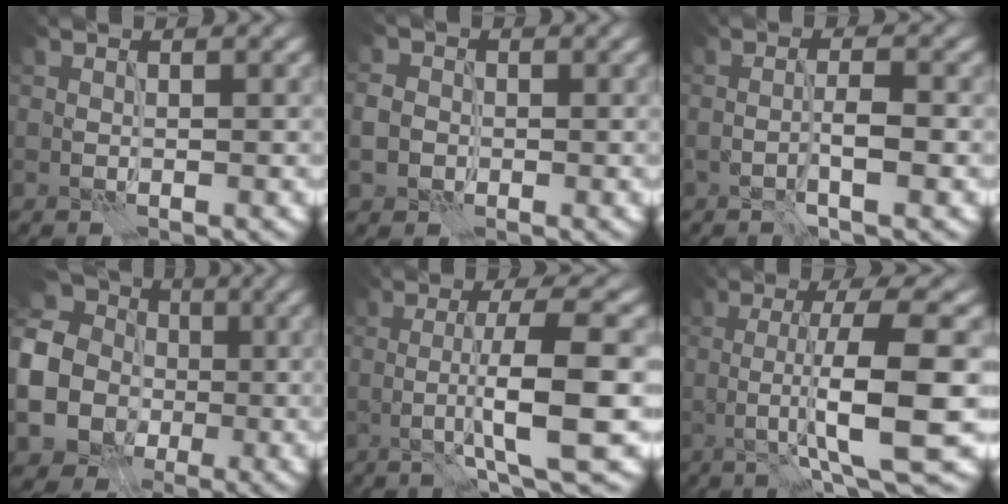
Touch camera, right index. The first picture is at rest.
{"total": 2.5, "force": [-0.4, 2.4, 0.9], "torque": [-0.023, 0.002, -0.007]}
{"total": 2.2, "force": [-0.7, 0.4, 2.1], "torque": [-0.032, 0.002, -0.013]}
{"total": 15.5, "force": [-1.2, 14.6, 5.3], "torque": [-0.155, -0.003, -0.046]}
{"total": 8.1, "force": [-1.4, 1.5, 7.8], "torque": [-0.110, 0.002, -0.022]}
{"total": 9.8, "force": [-1.5, 2.0, 9.4], "torque": [-0.127, 0.004, -0.026]}